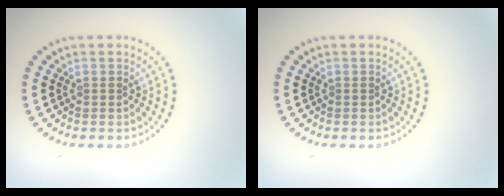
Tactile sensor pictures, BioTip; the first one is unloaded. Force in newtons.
{"total": 0.0}